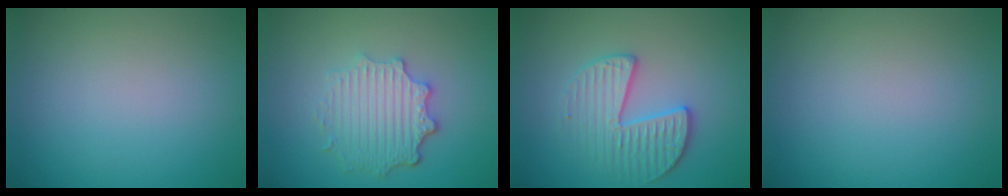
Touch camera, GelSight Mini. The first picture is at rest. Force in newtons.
{"total": 4.4, "press": 3.6, "slide": 2.6}
{"total": 3.4, "press": 3.3, "slide": 1.0}
{"total": 0.0}